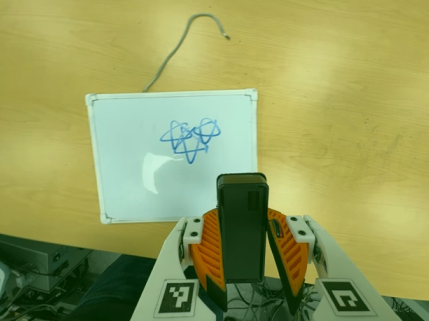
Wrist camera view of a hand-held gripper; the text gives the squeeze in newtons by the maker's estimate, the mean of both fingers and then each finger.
{"total": 5.7, "left": 5.5, "right": 6.0}